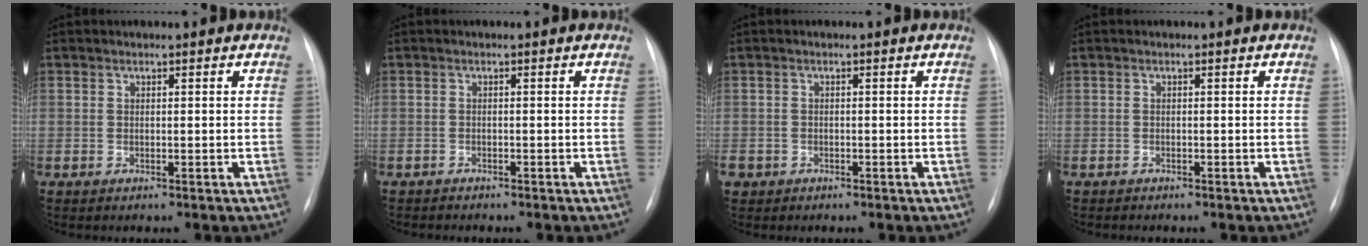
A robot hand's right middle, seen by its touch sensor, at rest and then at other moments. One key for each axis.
{"total": 1.0, "fx": -0.9, "fy": 0.3, "fz": -0.1, "tx": -0.002, "ty": 0.000, "tz": -0.017}
{"total": 1.6, "fx": -0.8, "fy": 1.4, "fz": 0.0, "tx": -0.003, "ty": 0.006, "tz": -0.010}
{"total": 0.6, "fx": -0.6, "fy": 0.2, "fz": 0.0, "tx": -0.006, "ty": 0.000, "tz": -0.011}